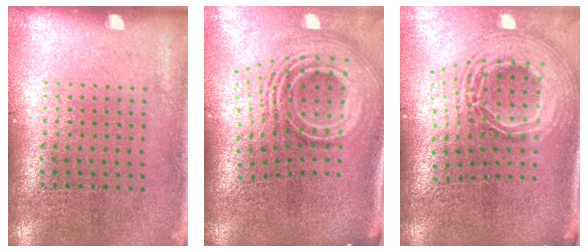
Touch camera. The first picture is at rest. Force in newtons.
{"total": 3.0, "press": 2.0, "slide": 2.3}
{"total": 2.9, "press": 2.0, "slide": 2.1}